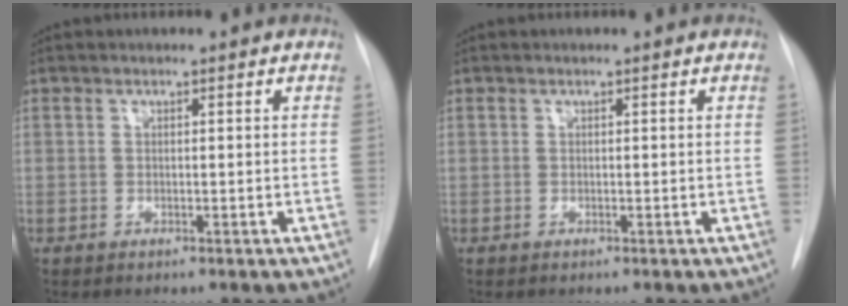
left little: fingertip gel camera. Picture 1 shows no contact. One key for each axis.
{"total": 0.0}